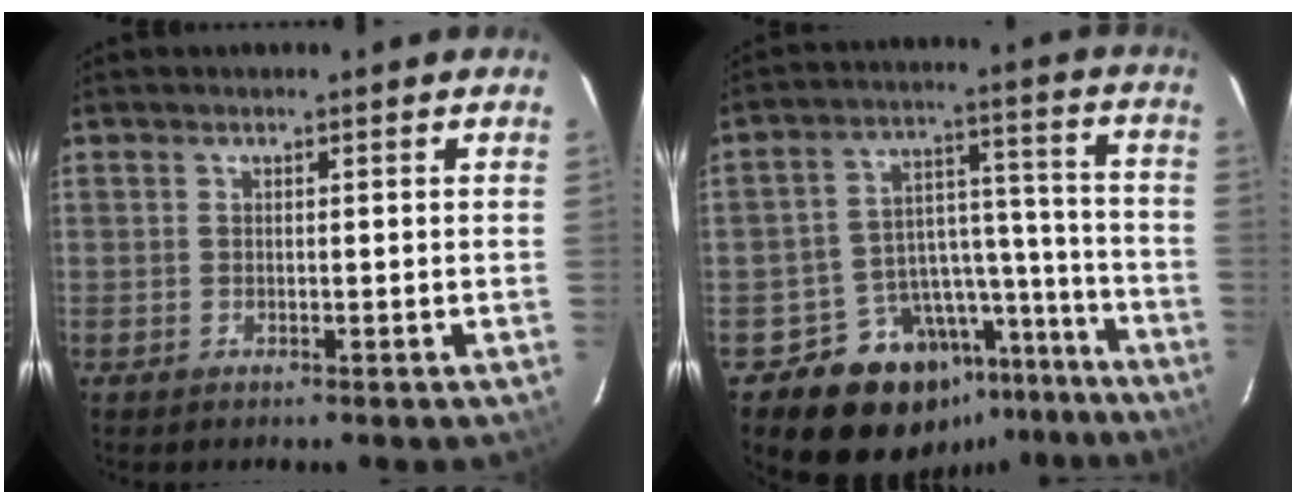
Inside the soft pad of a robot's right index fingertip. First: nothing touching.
{"total": 17.3, "force": [-13.4, 10.2, 4.0], "torque": [-0.066, 0.076, -0.177]}